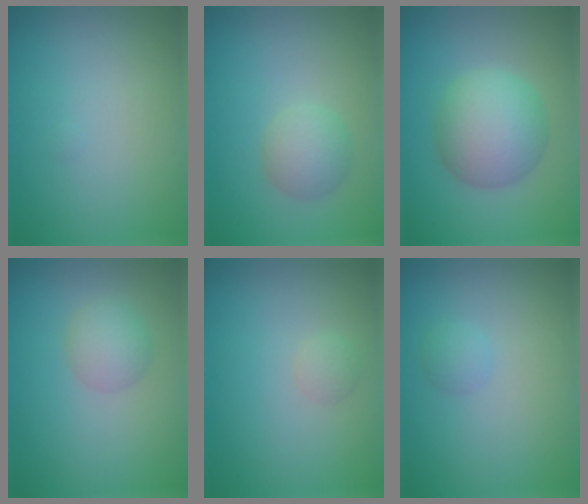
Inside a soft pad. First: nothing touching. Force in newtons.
{"total": 2.7, "press": 2.7, "slide": 0.1}
{"total": 6.3, "press": 6.3, "slide": 0.1}
{"total": 2.3, "press": 2.3, "slide": 0.0}
{"total": 0.9, "press": 0.9, "slide": 0.1}
{"total": 0.9, "press": 0.8, "slide": 0.1}